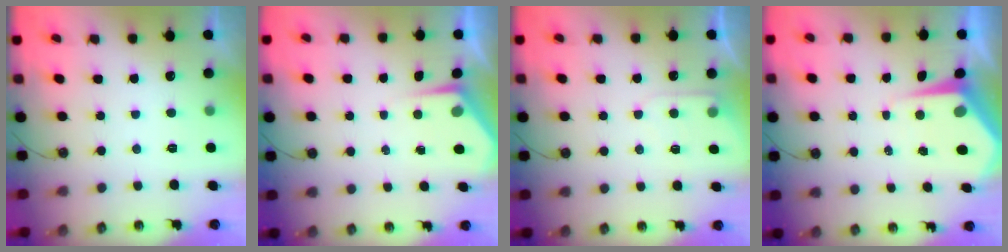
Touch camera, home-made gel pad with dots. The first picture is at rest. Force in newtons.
{"total": 3.4, "press": 3.4, "slide": 0.4}
{"total": 5.2, "press": 5.1, "slide": 0.8}
{"total": 6.2, "press": 6.2, "slide": 0.5}